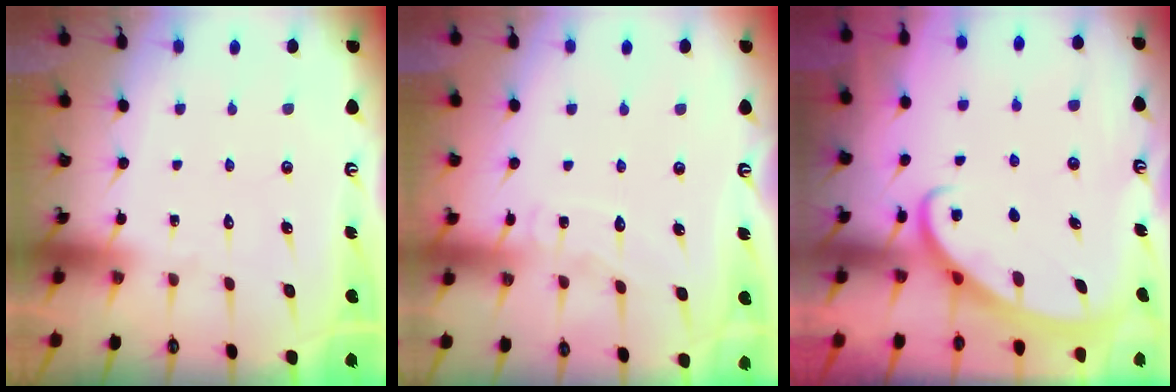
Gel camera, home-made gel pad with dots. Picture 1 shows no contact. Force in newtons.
{"total": 5.3, "press": 5.2, "slide": 0.6}
{"total": 2.5, "press": 2.5, "slide": 0.3}